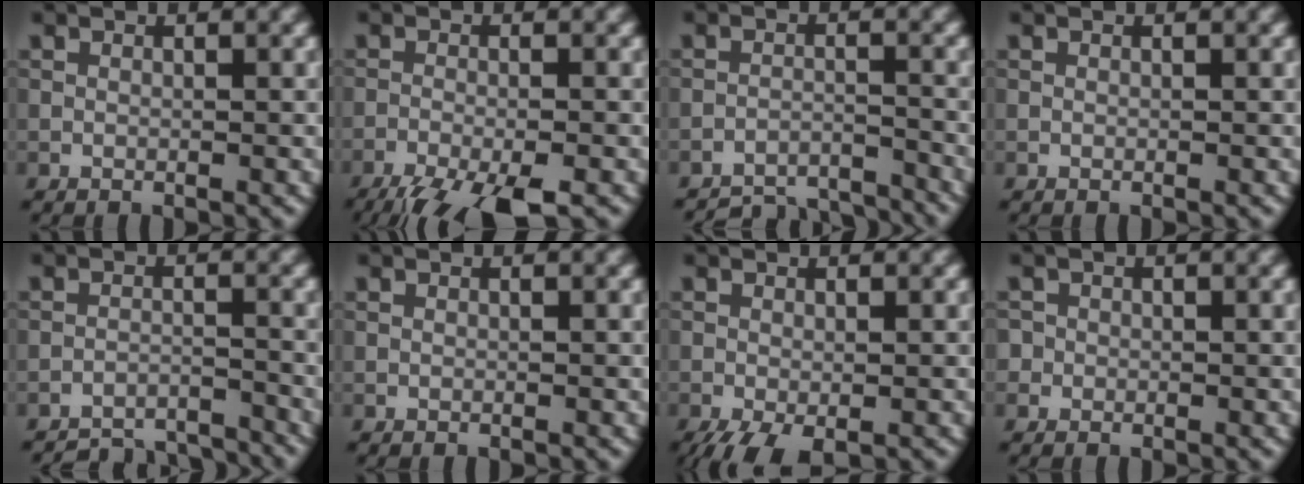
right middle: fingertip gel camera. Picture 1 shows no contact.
{"total": 7.8, "force": [-5.8, 1.7, 4.9], "torque": [-0.085, -0.036, -0.098]}
{"total": 7.5, "force": [-7.3, 1.4, 1.2], "torque": [-0.017, -0.009, -0.107]}
{"total": 0.0}
{"total": 6.8, "force": [-6.6, 1.2, 1.0], "torque": [-0.014, -0.007, -0.097]}
{"total": 0.0}
{"total": 3.6, "force": [-2.2, 1.2, 2.6], "torque": [-0.049, -0.011, -0.036]}
{"total": 1.0, "force": [0.0, 1.0, 0.0], "torque": [0.009, -0.003, -0.004]}